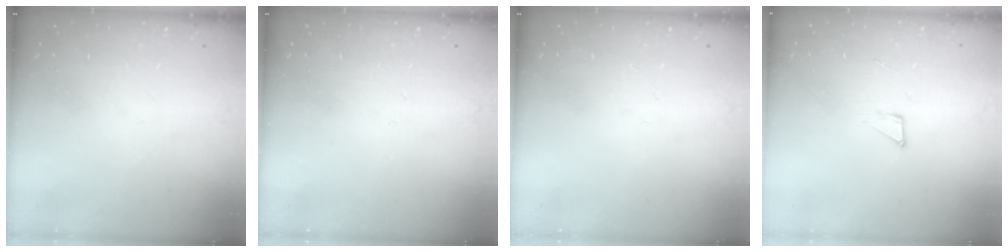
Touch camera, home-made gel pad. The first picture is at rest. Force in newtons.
{"total": 0.0}
{"total": 0.0}
{"total": 3.0, "press": 3.0, "slide": 0.3}